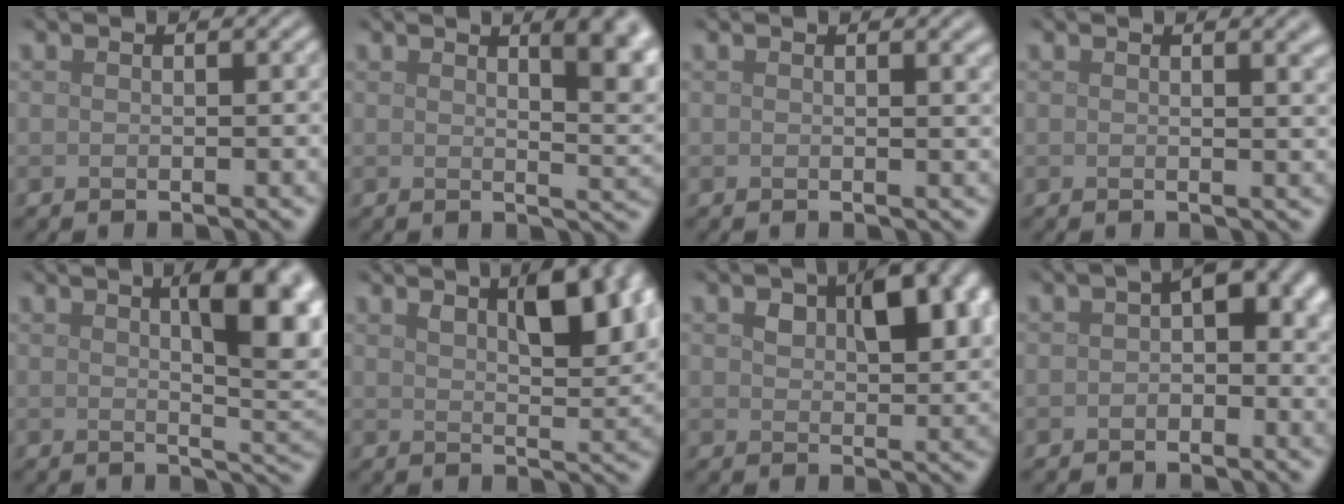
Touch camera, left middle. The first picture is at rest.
{"total": 6.4, "force": [2.7, 2.4, 5.3], "torque": [-0.030, 0.009, 0.033]}
{"total": 1.8, "force": [1.0, 0.7, 1.4], "torque": [-0.004, 0.006, 0.011]}
{"total": 2.5, "force": [1.4, 1.0, 1.9], "torque": [-0.005, 0.006, 0.017]}
{"total": 8.6, "force": [2.6, 2.9, 7.7], "torque": [-0.073, 0.011, 0.034]}
{"total": 6.5, "force": [2.8, 2.5, 5.3], "torque": [-0.080, 0.003, 0.046]}
{"total": 6.6, "force": [2.1, 3.7, 5.0], "torque": [-0.078, 0.001, 0.035]}
{"total": 4.3, "force": [0.3, 2.6, 3.5], "torque": [-0.038, 0.011, -0.009]}